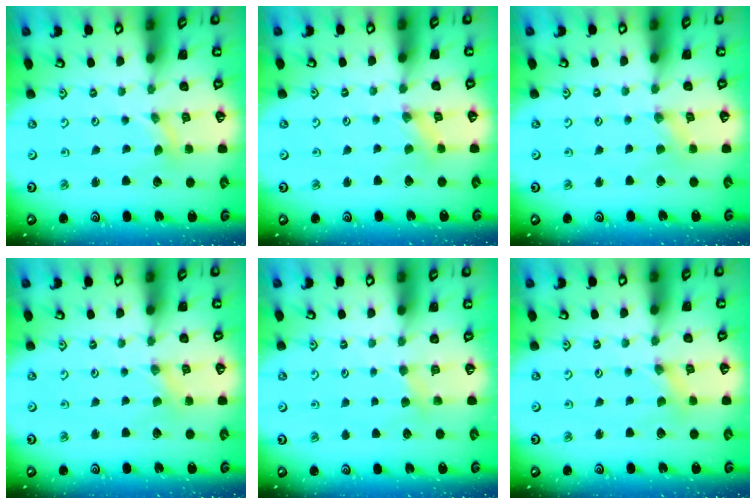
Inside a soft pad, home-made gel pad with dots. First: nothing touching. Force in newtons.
{"total": 0.7, "press": 0.6, "slide": 0.3}
{"total": 0.9, "press": 0.9, "slide": 0.3}
{"total": 0.0}
{"total": 3.2, "press": 3.2, "slide": 0.6}
{"total": 0.0}